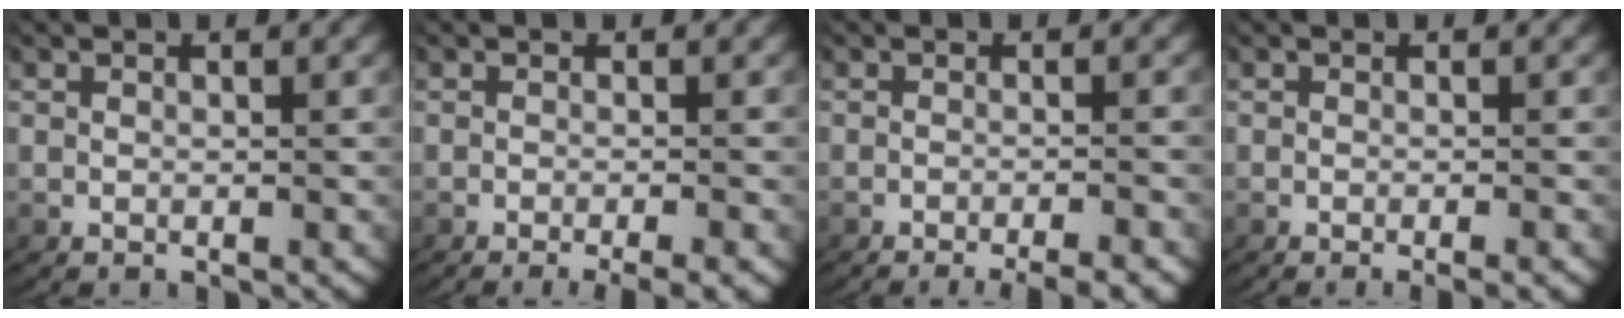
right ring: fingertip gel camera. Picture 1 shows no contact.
{"total": 4.0, "force": [-3.2, 0.8, 2.4], "torque": [-0.019, -0.001, -0.047]}
{"total": 4.6, "force": [-4.0, 0.9, 2.1], "torque": [-0.012, -0.002, -0.061]}
{"total": 1.9, "force": [-1.5, 0.3, 1.2], "torque": [-0.002, 0.005, -0.025]}